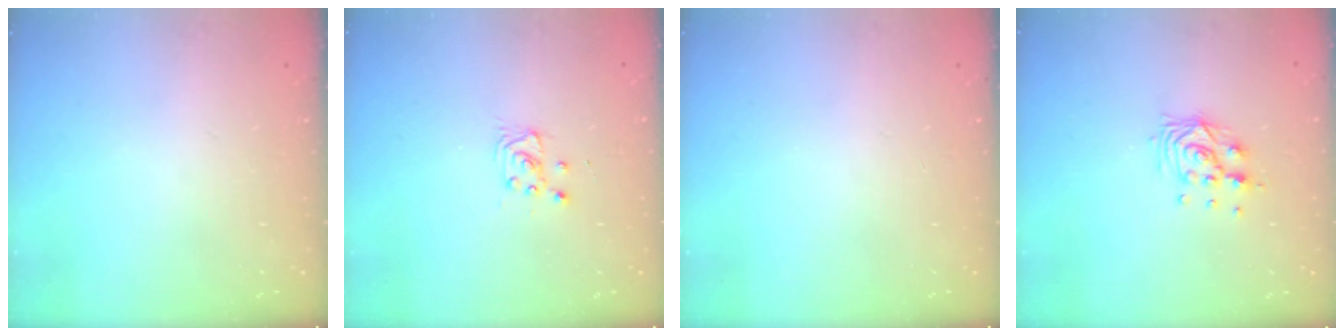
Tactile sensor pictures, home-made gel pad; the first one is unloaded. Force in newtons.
{"total": 2.9, "press": 2.9, "slide": 0.4}
{"total": 0.0}
{"total": 9.5, "press": 9.5, "slide": 0.7}